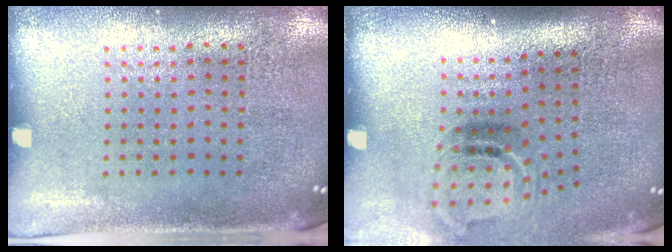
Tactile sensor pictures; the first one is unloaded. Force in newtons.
{"total": 1.9, "press": 1.2, "slide": 1.5}